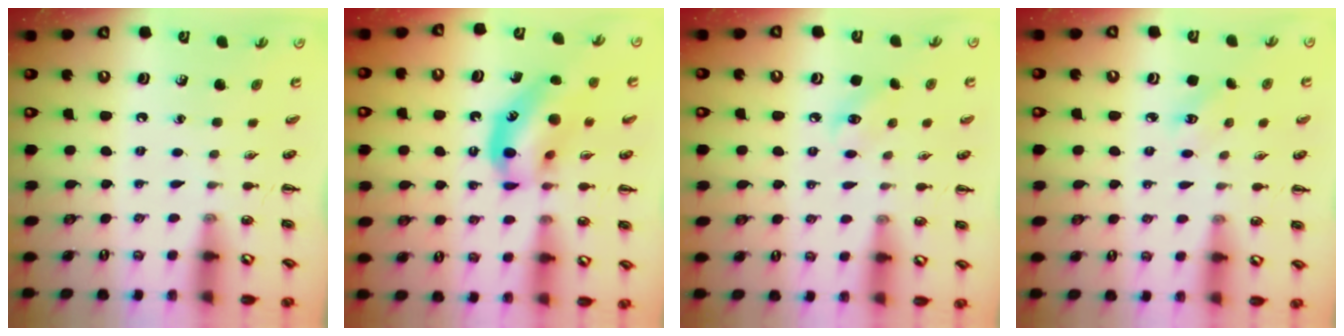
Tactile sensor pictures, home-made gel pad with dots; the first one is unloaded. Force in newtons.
{"total": 13.4, "press": 13.0, "slide": 3.3}
{"total": 5.4, "press": 5.2, "slide": 1.5}
{"total": 2.6, "press": 2.5, "slide": 0.7}